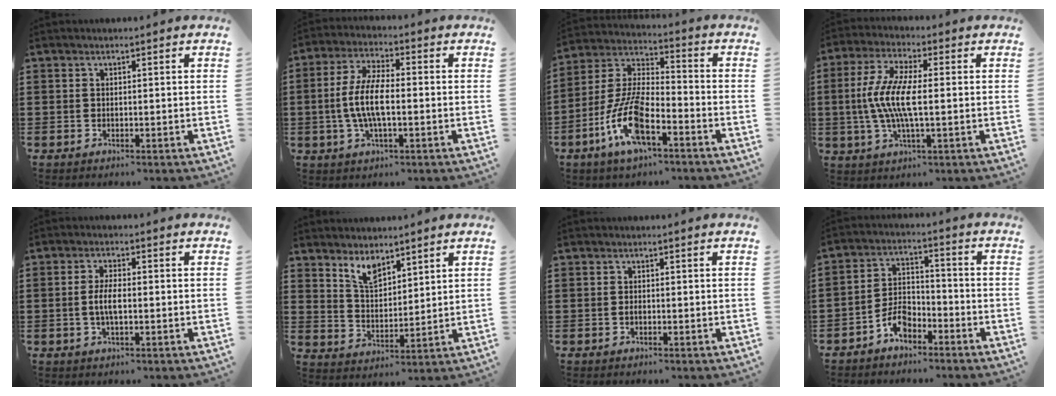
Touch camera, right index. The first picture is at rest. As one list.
[{"total": 7.9, "force": [-1.1, 2.6, 7.4], "torque": [-0.171, -0.012, -0.028]}, {"total": 11.3, "force": [-5.8, 3.8, 8.9], "torque": [-0.216, -0.010, -0.115]}, {"total": 8.8, "force": [-0.7, 2.4, 8.5], "torque": [-0.190, -0.015, -0.022]}, {"total": 3.8, "force": [-0.5, 1.1, 3.6], "torque": [-0.081, -0.005, -0.013]}, {"total": 5.0, "force": [4.1, 2.0, 1.9], "torque": [-0.052, -0.006, 0.077]}, {"total": 0.6, "force": [-0.2, 0.2, 0.5], "torque": [-0.013, -0.007, -0.002]}, {"total": 5.3, "force": [-3.6, 2.8, 2.7], "torque": [-0.060, 0.008, -0.070]}]